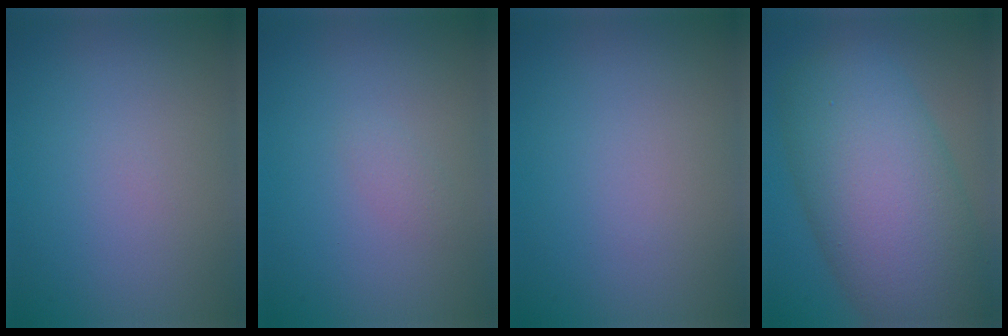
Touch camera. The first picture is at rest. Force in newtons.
{"total": 0.8, "press": 0.8, "slide": 0.0}
{"total": 0.0}
{"total": 12.3, "press": 12.3, "slide": 0.4}